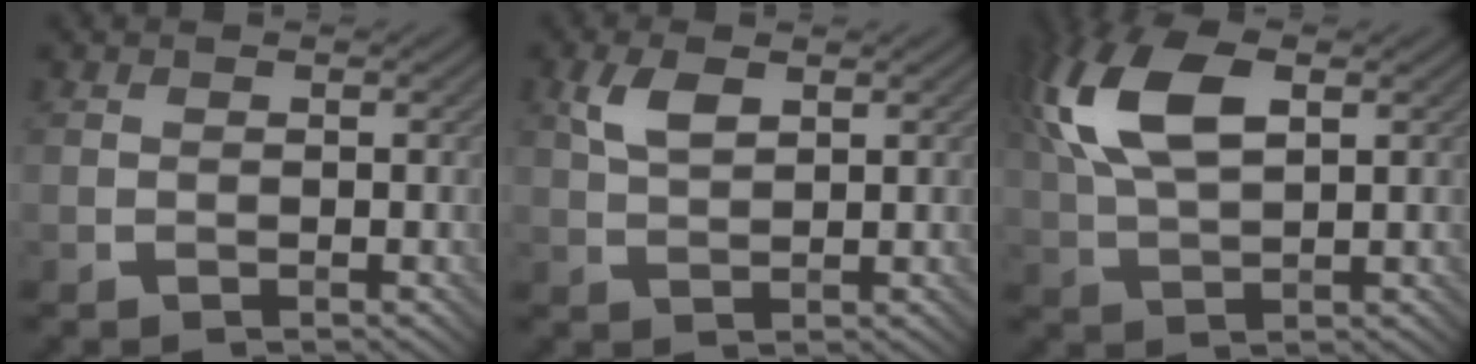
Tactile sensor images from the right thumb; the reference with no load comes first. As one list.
[{"total": 3.4, "force": [1.6, 1.5, 2.6], "torque": [-0.062, 0.005, 0.033]}, {"total": 10.8, "force": [3.7, 4.9, 8.9], "torque": [-0.218, 0.022, 0.067]}]